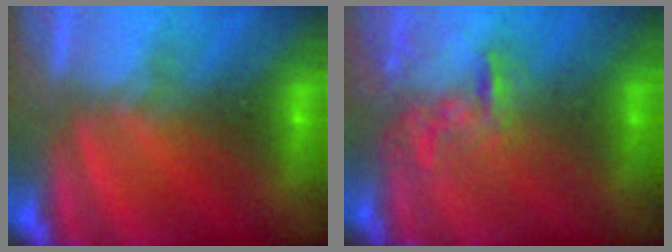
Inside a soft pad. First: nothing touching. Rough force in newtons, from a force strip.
{"total": 3.9}